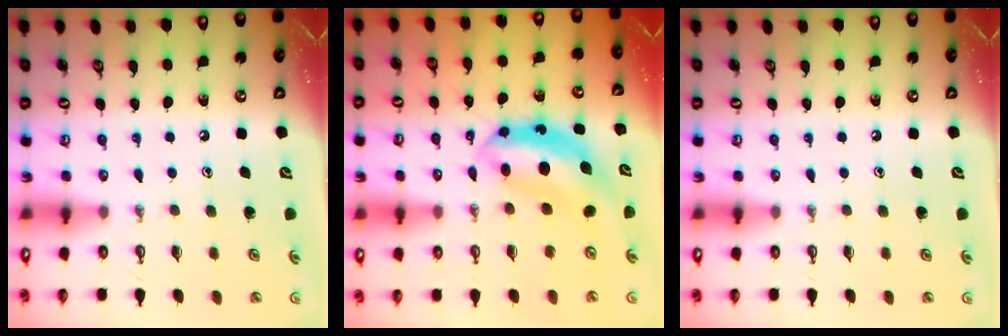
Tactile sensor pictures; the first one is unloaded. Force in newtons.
{"total": 7.0, "press": 7.0, "slide": 0.7}
{"total": 0.0}